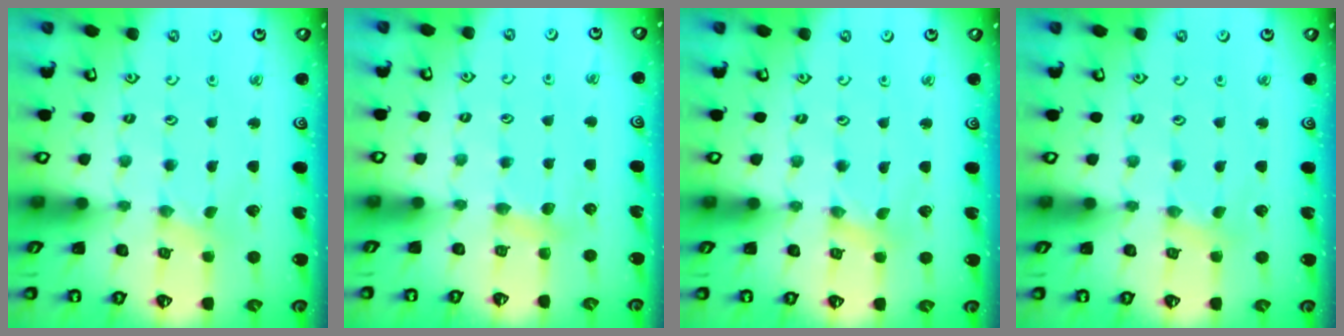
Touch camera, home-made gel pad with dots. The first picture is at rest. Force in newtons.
{"total": 5.0, "press": 5.0, "slide": 0.7}
{"total": 0.0}
{"total": 2.2, "press": 2.2, "slide": 0.4}